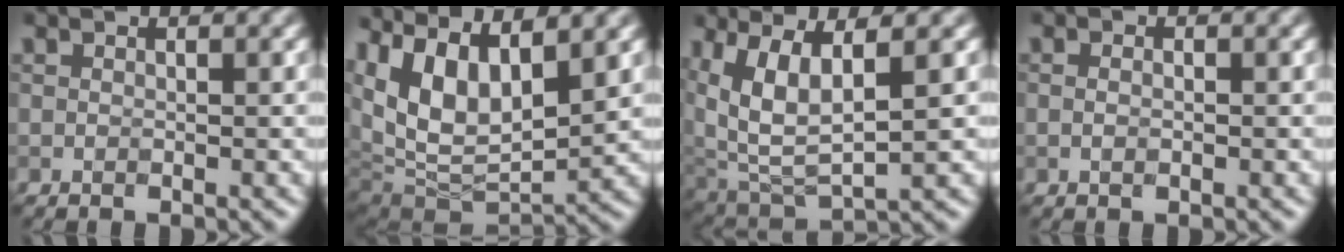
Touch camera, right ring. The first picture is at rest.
{"total": 11.6, "force": [3.2, 6.2, 9.3], "torque": [-0.177, -0.001, 0.072]}
{"total": 6.1, "force": [2.5, 2.8, 4.8], "torque": [-0.109, -0.011, 0.058]}
{"total": 1.0, "force": [0.0, 0.6, 0.8], "torque": [-0.013, -0.002, -0.003]}